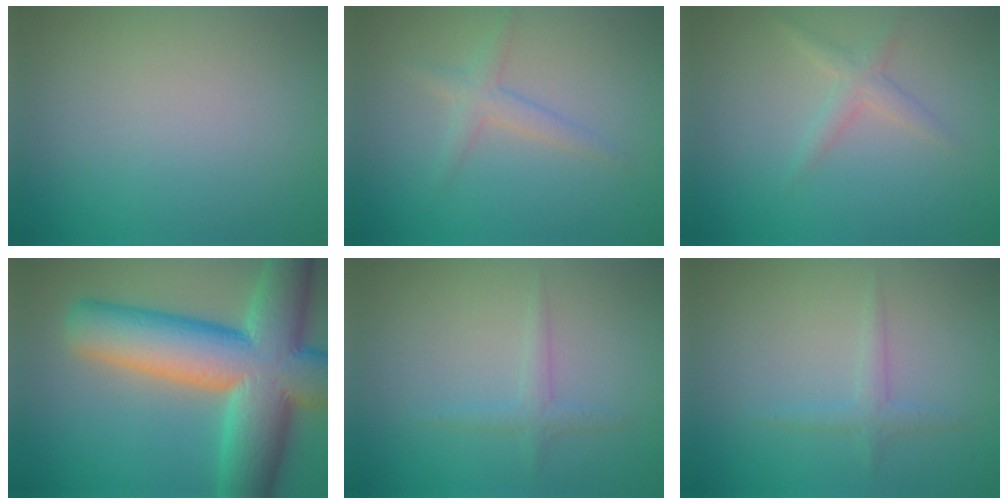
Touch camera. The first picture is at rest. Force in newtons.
{"total": 1.8, "press": 1.8, "slide": 0.0}
{"total": 1.6, "press": 1.6, "slide": 0.0}
{"total": 14.6, "press": 14.5, "slide": 0.7}
{"total": 1.3, "press": 1.3, "slide": 0.0}
{"total": 1.3, "press": 1.3, "slide": 0.0}